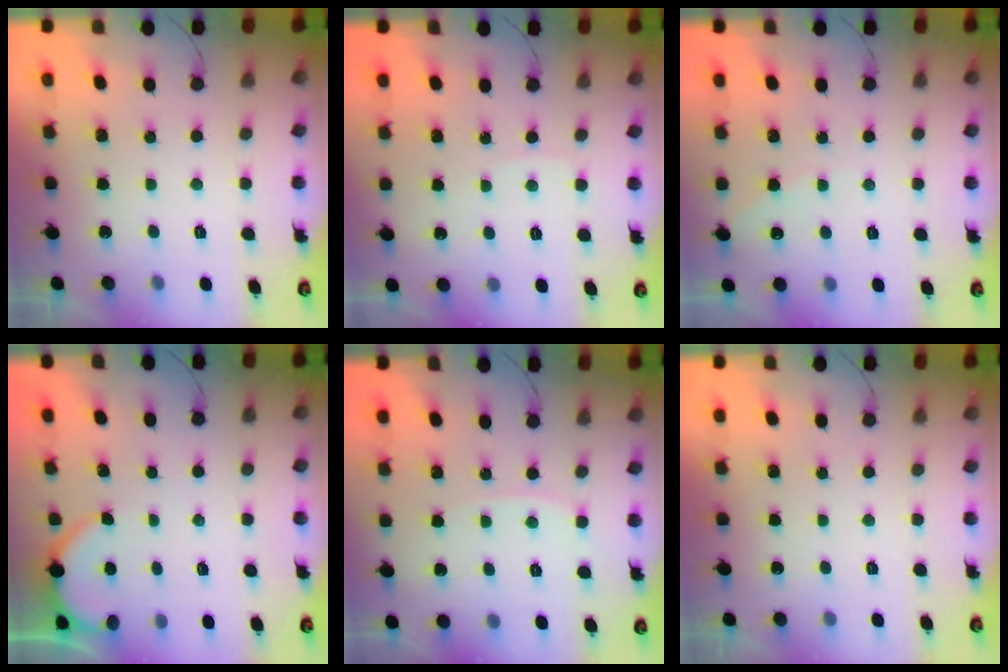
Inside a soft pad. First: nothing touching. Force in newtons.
{"total": 2.2, "press": 2.2, "slide": 0.2}
{"total": 4.4, "press": 4.4, "slide": 0.3}
{"total": 2.9, "press": 2.8, "slide": 0.4}
{"total": 2.8, "press": 2.7, "slide": 0.3}
{"total": 0.0}